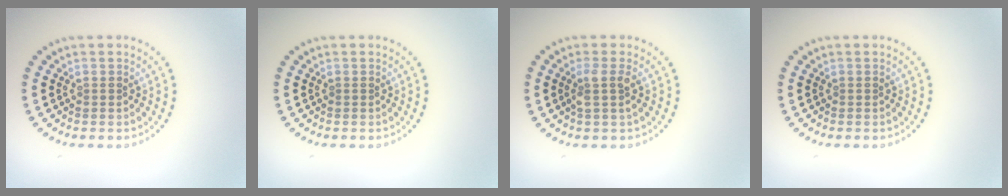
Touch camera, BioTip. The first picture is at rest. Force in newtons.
{"total": 0.0}
{"total": 1.8, "press": 1.5, "slide": 1.1}
{"total": 0.0}